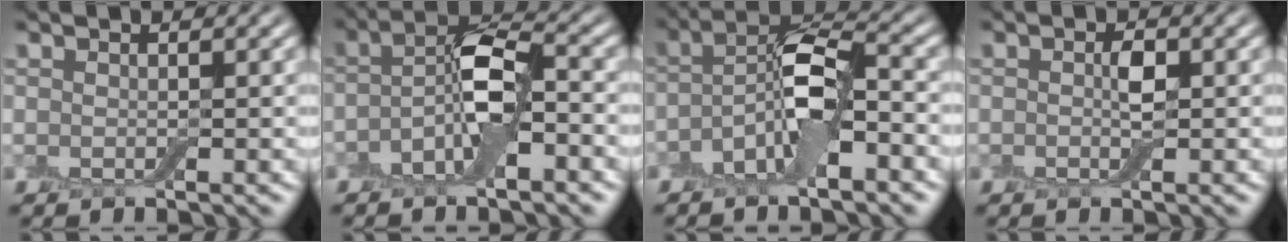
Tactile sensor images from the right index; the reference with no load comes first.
{"total": 6.0, "force": [-1.9, 2.2, 5.2], "torque": [-0.094, 0.010, -0.045]}
{"total": 6.5, "force": [-2.5, 2.2, 5.6], "torque": [-0.103, 0.010, -0.056]}
{"total": 1.4, "force": [0.0, 0.5, 1.4], "torque": [-0.024, 0.001, -0.001]}